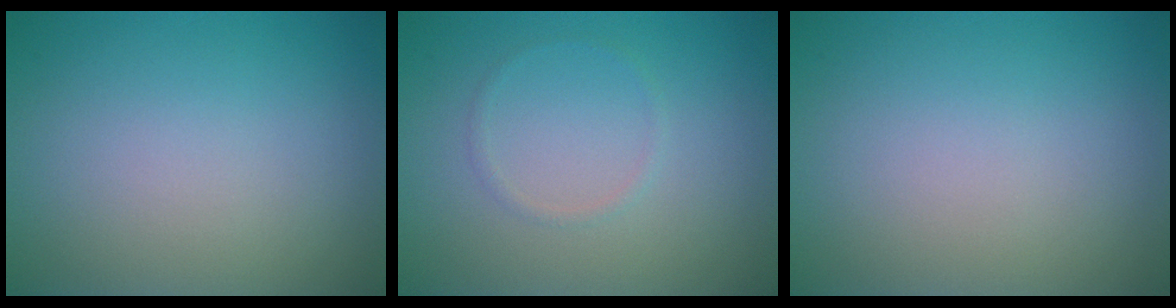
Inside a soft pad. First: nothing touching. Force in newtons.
{"total": 0.6, "press": 0.6, "slide": 0.1}
{"total": 0.0}